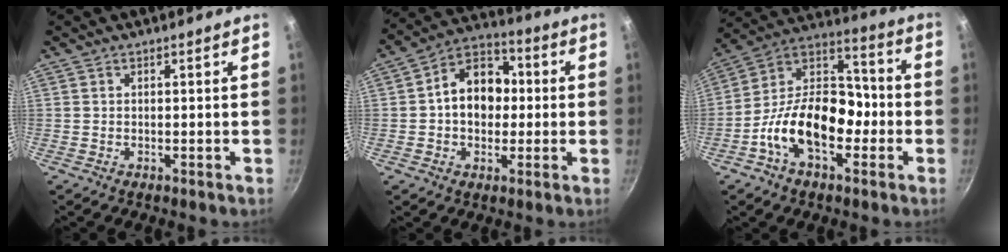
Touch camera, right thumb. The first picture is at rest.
{"total": 12.6, "force": [0.4, 9.6, 8.1], "torque": [-0.080, 0.028, -0.008]}
{"total": 16.3, "force": [-5.3, 9.8, 11.9], "torque": [-0.163, 0.058, -0.107]}